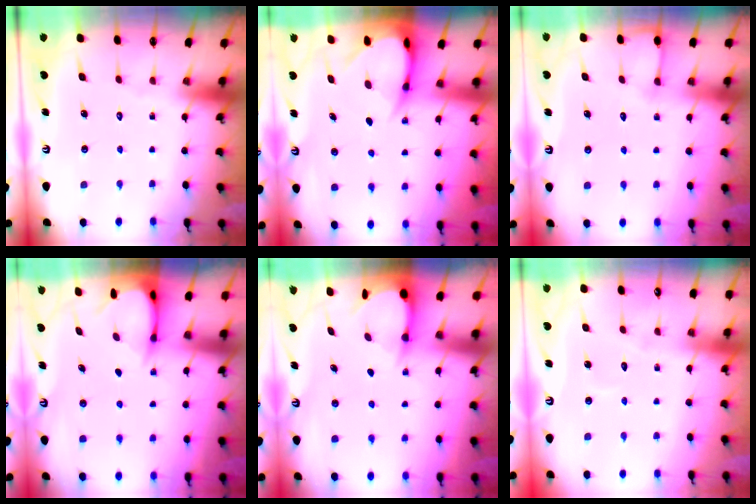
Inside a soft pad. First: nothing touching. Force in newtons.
{"total": 6.0, "press": 6.0, "slide": 0.8}
{"total": 5.2, "press": 5.2, "slide": 0.6}
{"total": 3.5, "press": 3.4, "slide": 0.3}
{"total": 3.5, "press": 3.5, "slide": 0.4}
{"total": 2.6, "press": 2.6, "slide": 0.2}